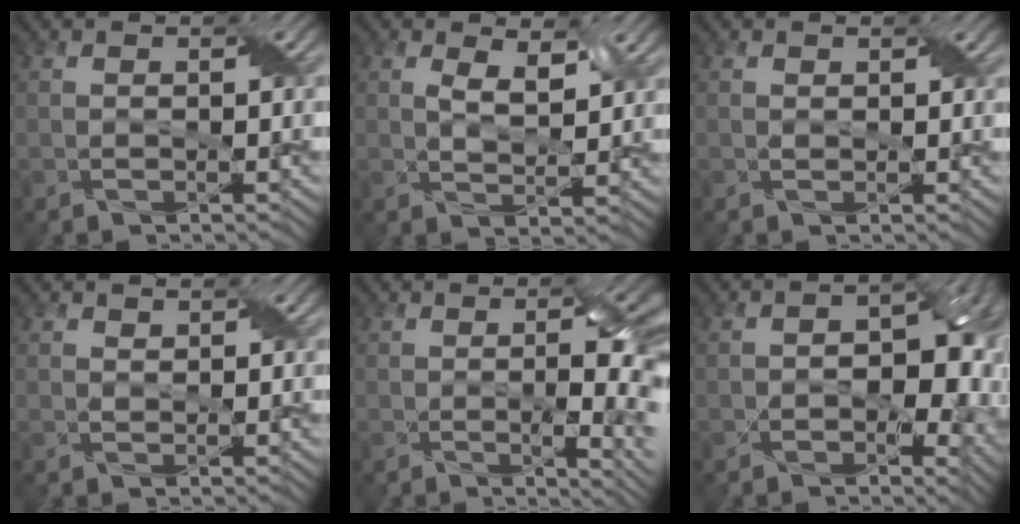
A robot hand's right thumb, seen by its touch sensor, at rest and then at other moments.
{"total": 4.5, "force": [2.0, 2.1, 3.5], "torque": [-0.073, -0.005, 0.040]}
{"total": 0.8, "force": [0.5, 0.6, 0.3], "torque": [-0.009, -0.001, 0.009]}
{"total": 1.2, "force": [0.9, 0.7, 0.3], "torque": [-0.011, -0.001, 0.018]}
{"total": 9.2, "force": [-0.5, 3.6, 8.4], "torque": [-0.091, -0.008, -0.010]}
{"total": 9.4, "force": [-1.2, 5.2, 7.7], "torque": [-0.104, -0.007, -0.015]}